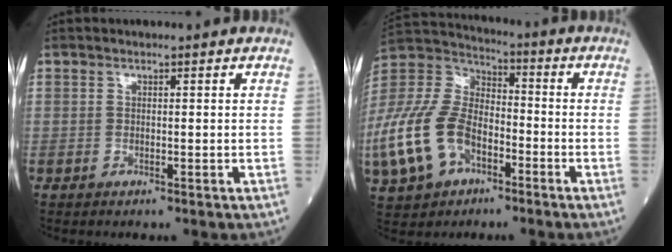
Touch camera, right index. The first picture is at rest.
{"total": 16.1, "force": [-6.1, 9.9, 11.1], "torque": [-0.269, 0.009, -0.117]}